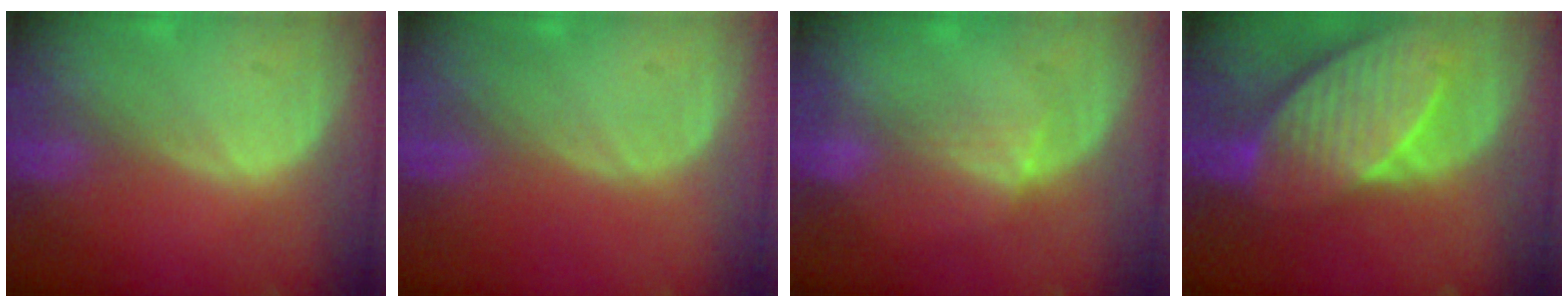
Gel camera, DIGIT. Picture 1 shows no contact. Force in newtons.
{"total": 0.0}
{"total": 3.0, "press": 2.8, "slide": 1.1}
{"total": 10.7, "press": 9.4, "slide": 5.1}